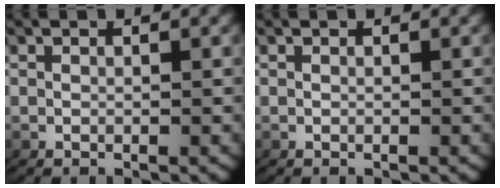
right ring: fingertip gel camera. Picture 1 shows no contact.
{"total": 0.0}